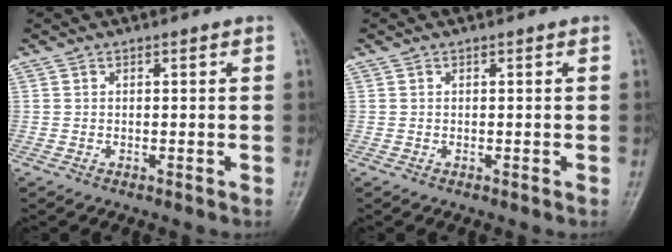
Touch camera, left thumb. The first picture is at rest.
{"total": 0.0}